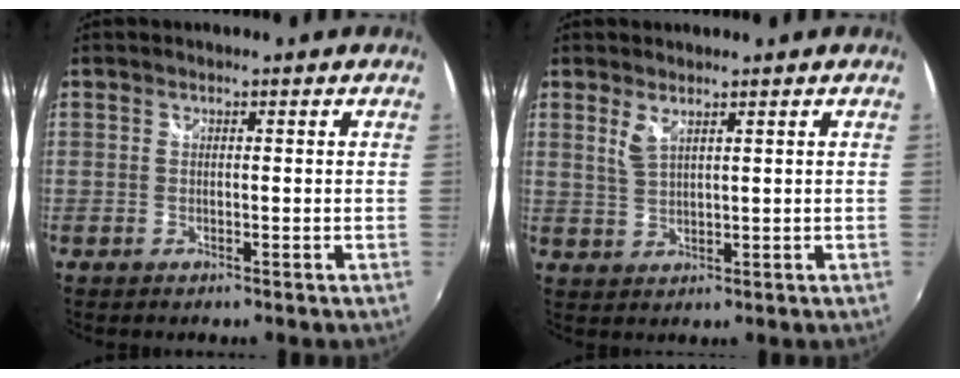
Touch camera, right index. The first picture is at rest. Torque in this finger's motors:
{"motor_torque": [0.09, 0.08, 0.06, 0.04]}